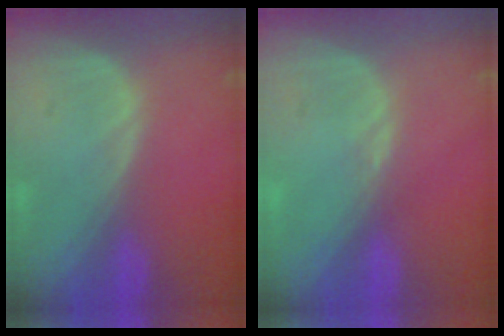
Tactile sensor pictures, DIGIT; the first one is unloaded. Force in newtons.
{"total": 0.5, "press": 0.5, "slide": 0.2}